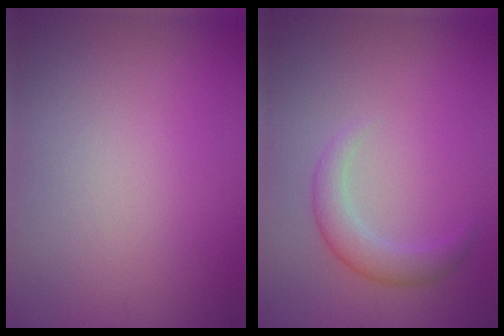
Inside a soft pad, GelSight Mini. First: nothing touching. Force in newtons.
{"total": 2.4, "press": 2.4, "slide": 0.1}